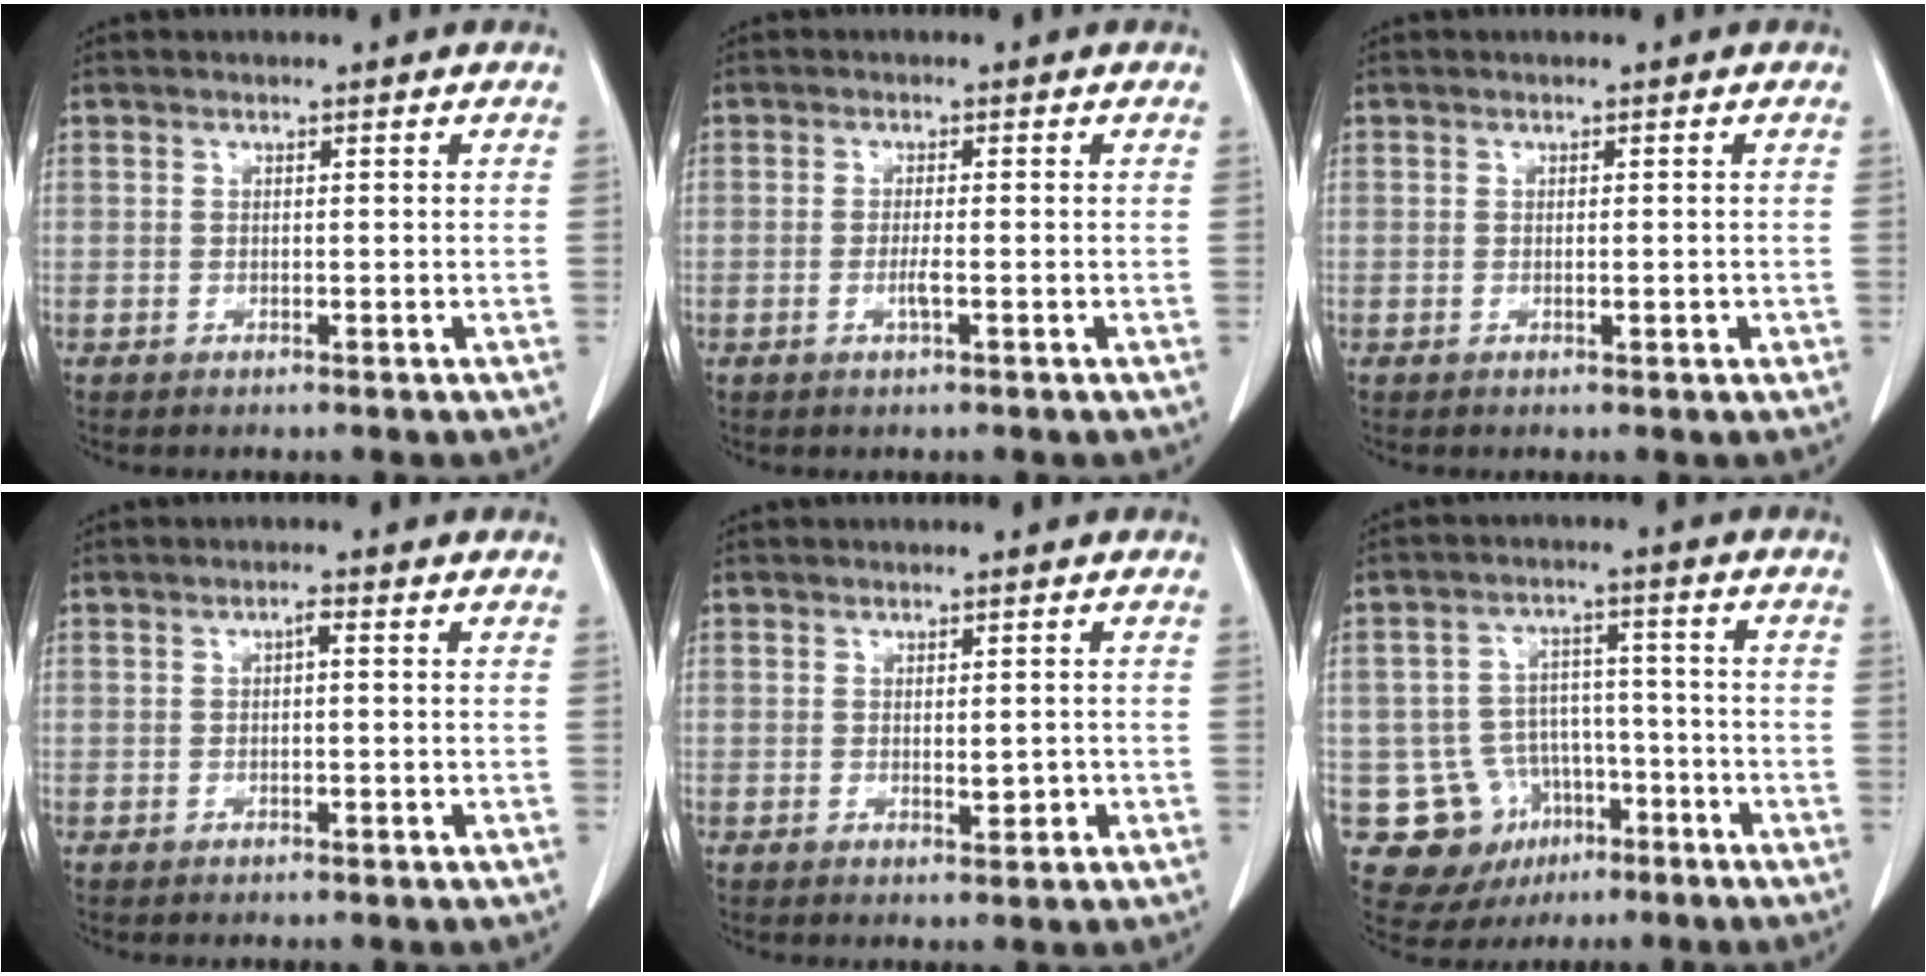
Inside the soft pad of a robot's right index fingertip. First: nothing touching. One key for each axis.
{"total": 1.7, "fx": -0.6, "fy": 0.0, "fz": 1.6, "tx": -0.034, "ty": -0.002, "tz": -0.012}
{"total": 0.9, "fx": -0.2, "fy": 0.2, "fz": 0.9, "tx": -0.013, "ty": -0.001, "tz": 0.001}
{"total": 1.0, "fx": 0.0, "fy": 0.3, "fz": 1.0, "tx": -0.017, "ty": 0.004, "tz": 0.000}
{"total": 1.7, "fx": -0.2, "fy": 0.8, "fz": 1.5, "tx": -0.023, "ty": -0.002, "tz": 0.003}
{"total": 10.9, "fx": -4.6, "fy": 9.5, "fz": 2.8, "tx": -0.048, "ty": 0.031, "tz": -0.058}